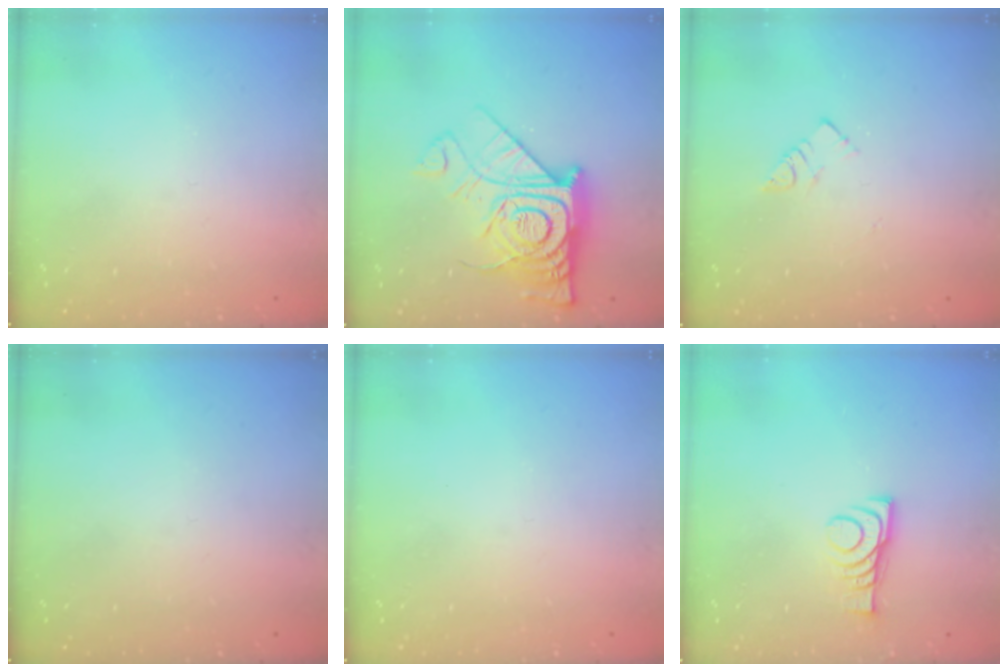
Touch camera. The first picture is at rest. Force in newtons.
{"total": 19.5, "press": 19.4, "slide": 1.8}
{"total": 4.4, "press": 4.4, "slide": 0.1}
{"total": 0.0}
{"total": 0.0}
{"total": 8.9, "press": 8.9, "slide": 0.2}